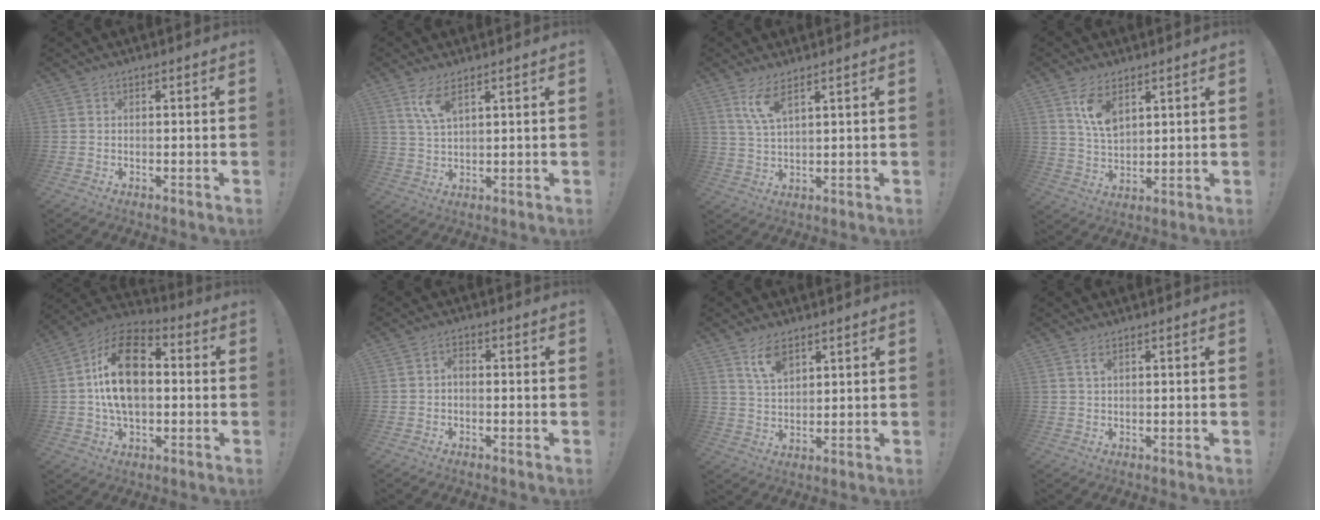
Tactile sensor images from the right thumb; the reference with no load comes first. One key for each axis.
{"total": 6.4, "fx": 3.7, "fy": 1.8, "fz": 4.8, "tx": -0.100, "ty": -0.007, "tz": 0.066}
{"total": 6.9, "fx": 4.1, "fy": 1.7, "fz": 5.3, "tx": -0.109, "ty": -0.007, "tz": 0.073}
{"total": 8.6, "fx": 4.7, "fy": 4.5, "fz": 5.6, "tx": -0.095, "ty": -0.018, "tz": 0.087}
{"total": 18.7, "fx": 1.3, "fy": 11.8, "fz": 14.5, "tx": -0.260, "ty": 0.016, "tz": 0.018}
{"total": 1.6, "fx": -0.9, "fy": 0.8, "fz": 1.1, "tx": -0.019, "ty": 0.007, "tz": -0.017}
{"total": 7.6, "fx": 4.8, "fy": 3.6, "fz": 4.7, "tx": -0.086, "ty": -0.018, "tz": 0.088}
{"total": 1.8, "fx": 0.8, "fy": 0.4, "fz": 1.6, "tx": -0.033, "ty": 0.001, "tz": 0.013}